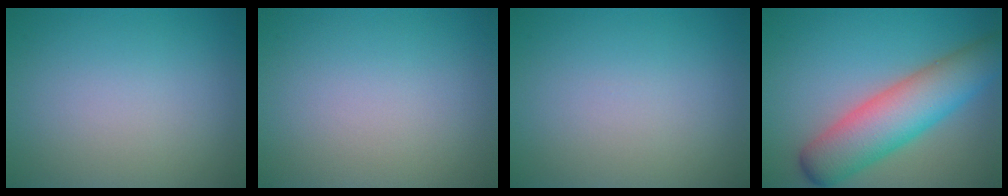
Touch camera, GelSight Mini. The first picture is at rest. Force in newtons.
{"total": 0.0}
{"total": 0.0}
{"total": 8.2, "press": 8.2, "slide": 0.2}